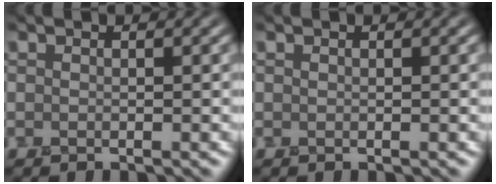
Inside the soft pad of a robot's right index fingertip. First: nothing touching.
{"total": 0.0}